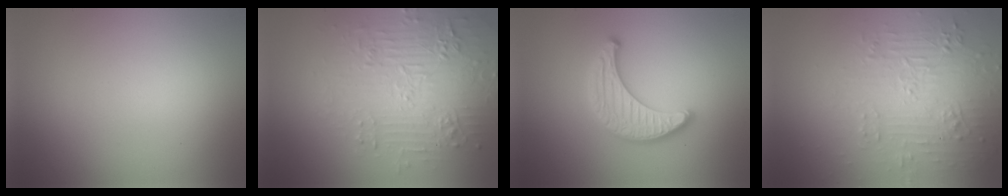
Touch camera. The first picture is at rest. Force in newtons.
{"total": 4.8, "press": 4.2, "slide": 2.4}
{"total": 3.5, "press": 3.4, "slide": 0.7}
{"total": 4.4, "press": 3.4, "slide": 2.8}